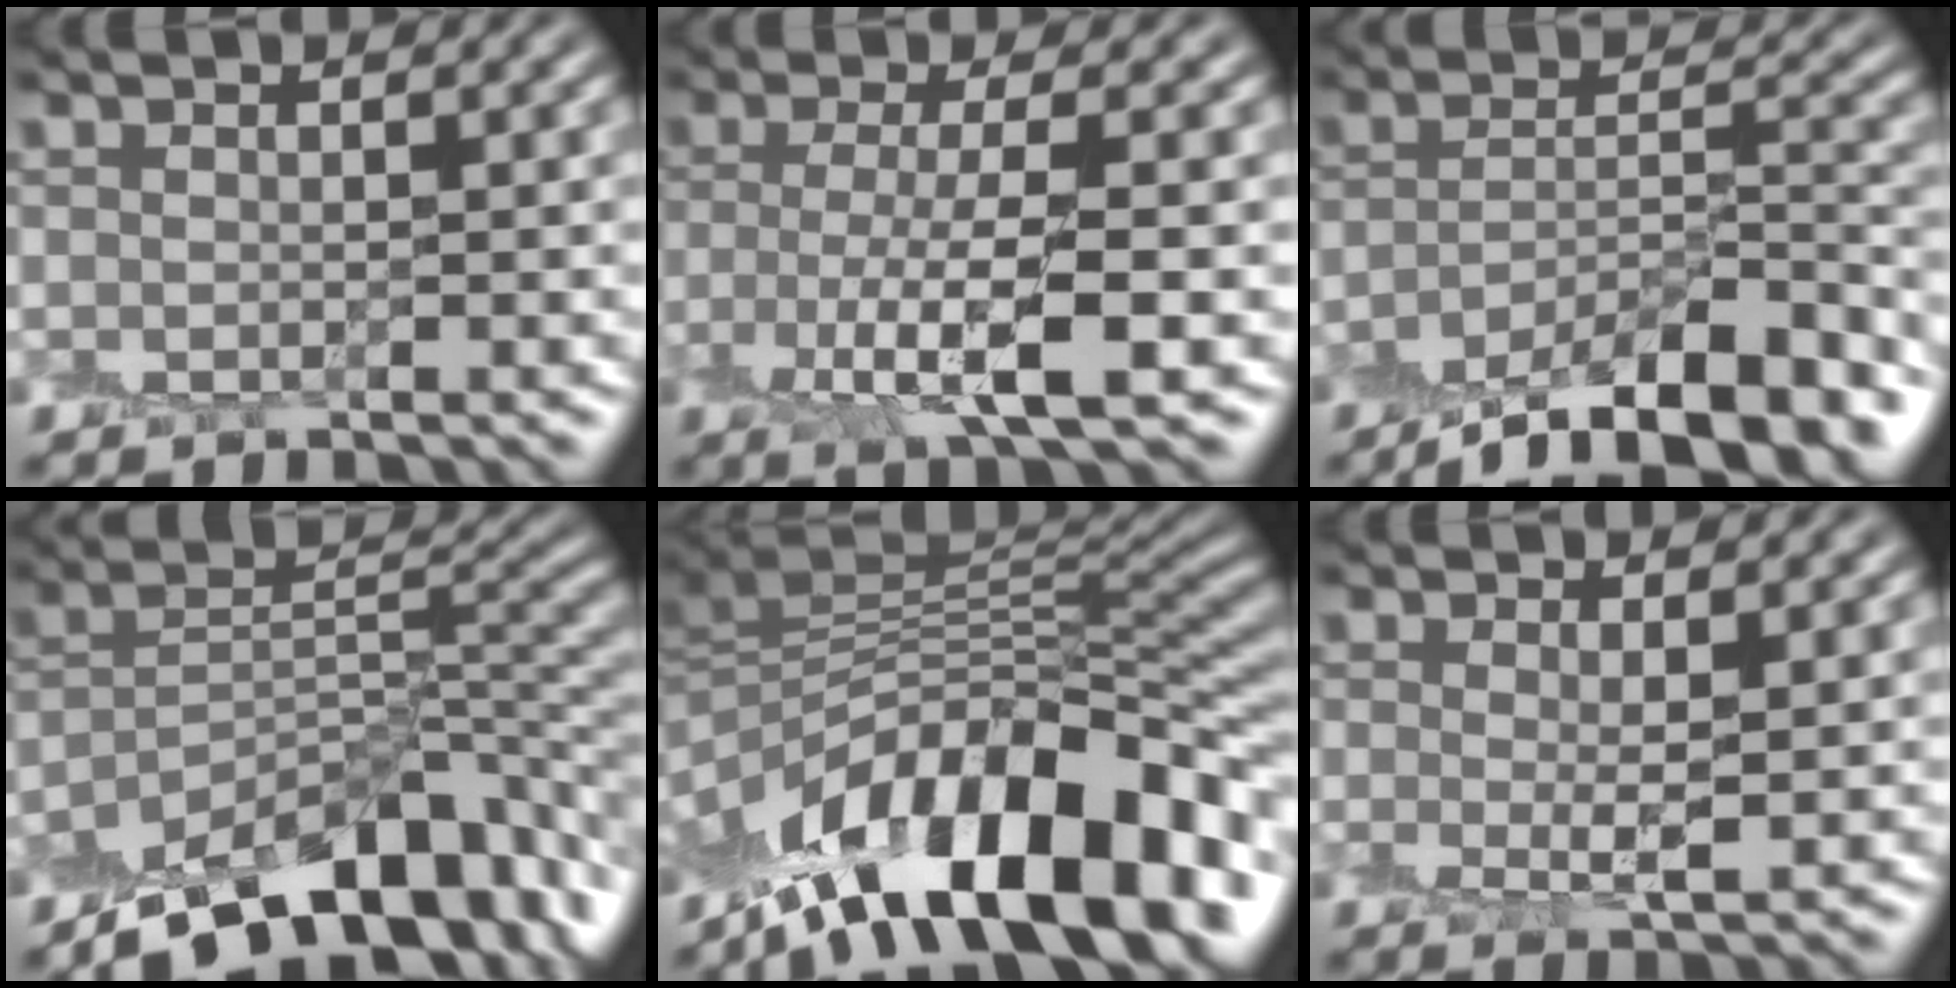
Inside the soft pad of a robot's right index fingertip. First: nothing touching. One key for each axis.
{"total": 5.2, "fx": -1.2, "fy": 1.1, "fz": 5.0, "tx": -0.099, "ty": -0.004, "tz": -0.021}
{"total": 10.6, "fx": -7.6, "fy": 3.0, "fz": 6.8, "tx": -0.103, "ty": 0.001, "tz": -0.129}
{"total": 11.5, "fx": -7.9, "fy": 4.1, "fz": 7.3, "tx": -0.103, "ty": 0.008, "tz": -0.145}
{"total": 15.3, "fx": -6.8, "fy": 6.1, "fz": 12.3, "tx": -0.188, "ty": 0.025, "tz": -0.122}
{"total": 2.1, "fx": 0.4, "fy": 0.3, "fz": 2.1, "tx": -0.043, "ty": -0.005, "tz": 0.005}